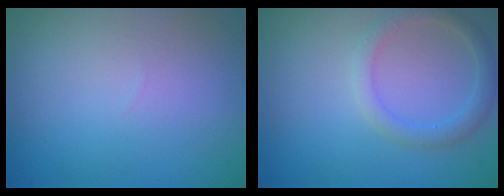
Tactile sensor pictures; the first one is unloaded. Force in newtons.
{"total": 2.1, "press": 2.1, "slide": 0.1}